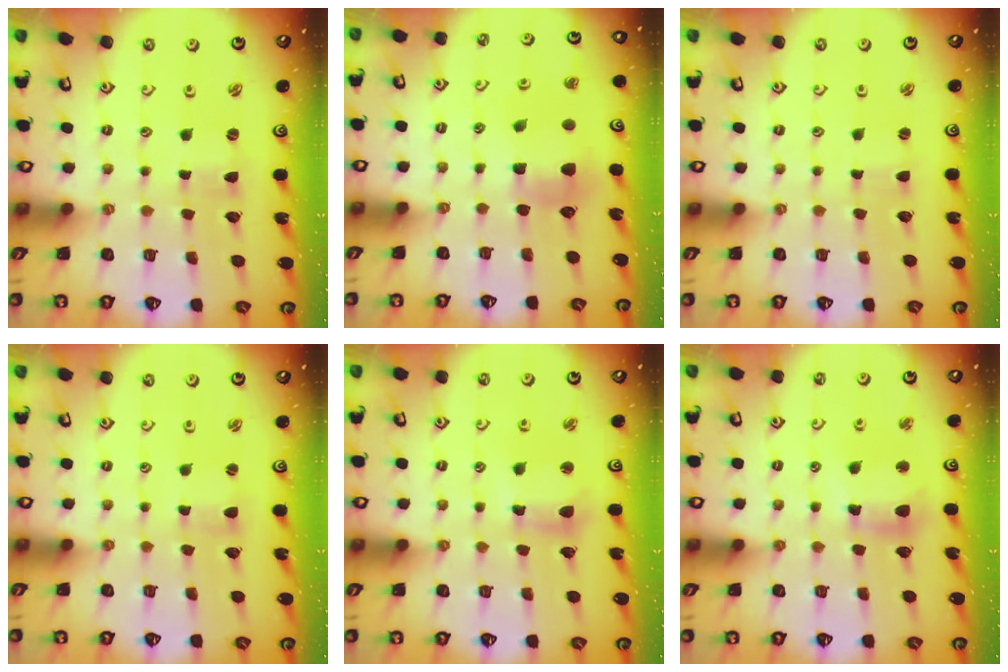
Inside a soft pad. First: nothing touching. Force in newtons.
{"total": 6.8, "press": 6.7, "slide": 0.7}
{"total": 0.5, "press": 0.5, "slide": 0.1}
{"total": 1.0, "press": 1.0, "slide": 0.3}
{"total": 7.7, "press": 7.6, "slide": 1.2}
{"total": 10.3, "press": 10.2, "slide": 1.3}